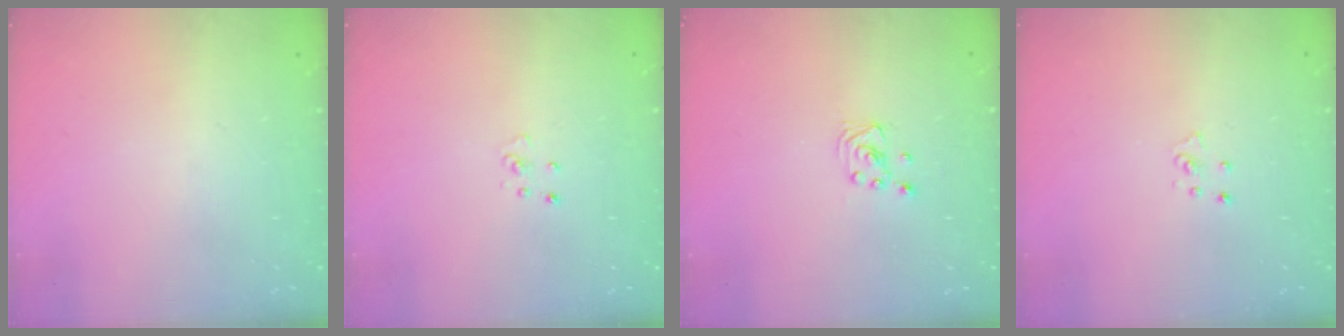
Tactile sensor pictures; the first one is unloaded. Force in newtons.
{"total": 2.5, "press": 2.5, "slide": 0.3}
{"total": 2.3, "press": 2.3, "slide": 0.2}
{"total": 3.7, "press": 3.7, "slide": 0.3}